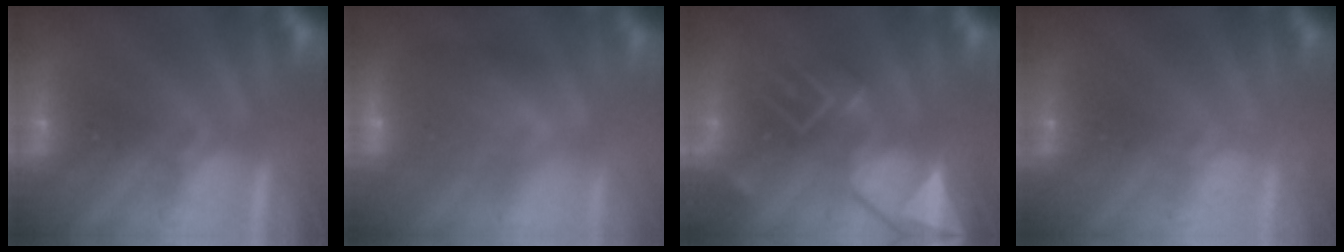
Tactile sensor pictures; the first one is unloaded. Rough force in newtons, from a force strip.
{"total": 9.8}
{"total": 7.4}
{"total": 1.2}